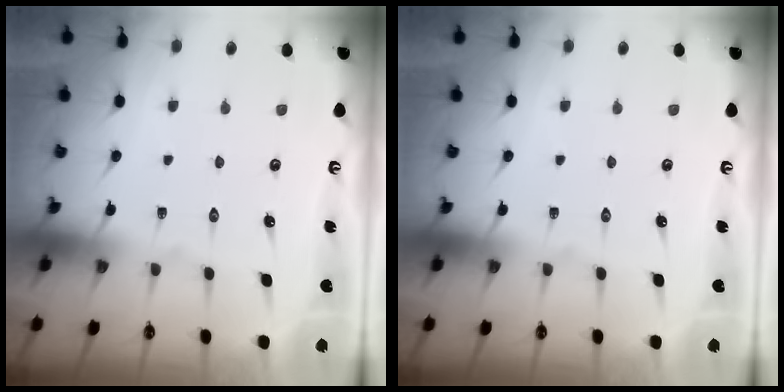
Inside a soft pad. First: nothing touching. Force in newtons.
{"total": 0.0}